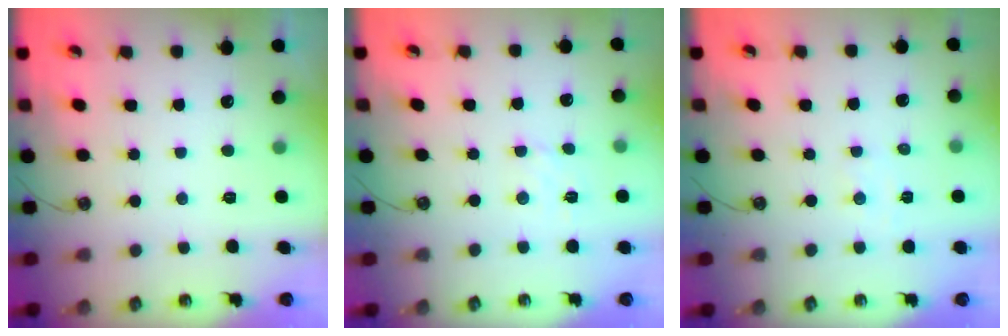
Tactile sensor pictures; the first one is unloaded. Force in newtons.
{"total": 2.5, "press": 2.4, "slide": 0.6}
{"total": 3.4, "press": 3.3, "slide": 0.5}